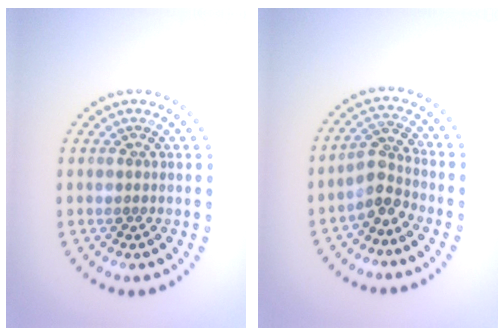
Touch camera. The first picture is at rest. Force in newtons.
{"total": 2.7, "press": 1.9, "slide": 1.8}